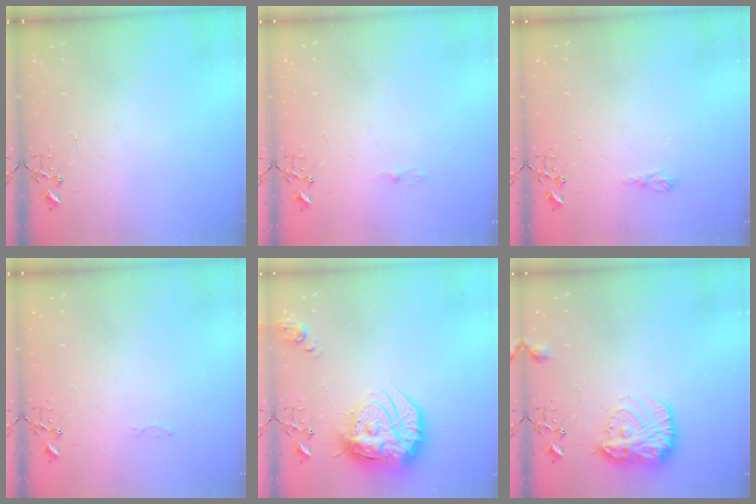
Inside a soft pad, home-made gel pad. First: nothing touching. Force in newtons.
{"total": 2.5, "press": 2.5, "slide": 0.3}
{"total": 6.1, "press": 6.1, "slide": 0.7}
{"total": 2.8, "press": 2.8, "slide": 0.4}
{"total": 23.9, "press": 23.8, "slide": 2.1}
{"total": 16.5, "press": 16.5, "slide": 1.1}